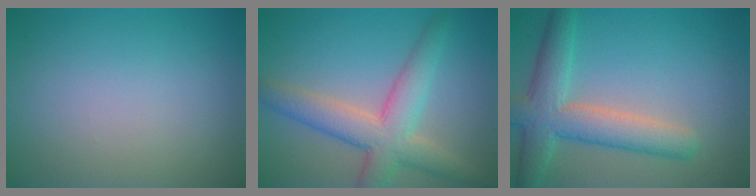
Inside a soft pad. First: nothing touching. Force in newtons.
{"total": 6.1, "press": 6.1, "slide": 0.4}
{"total": 6.2, "press": 6.2, "slide": 0.3}